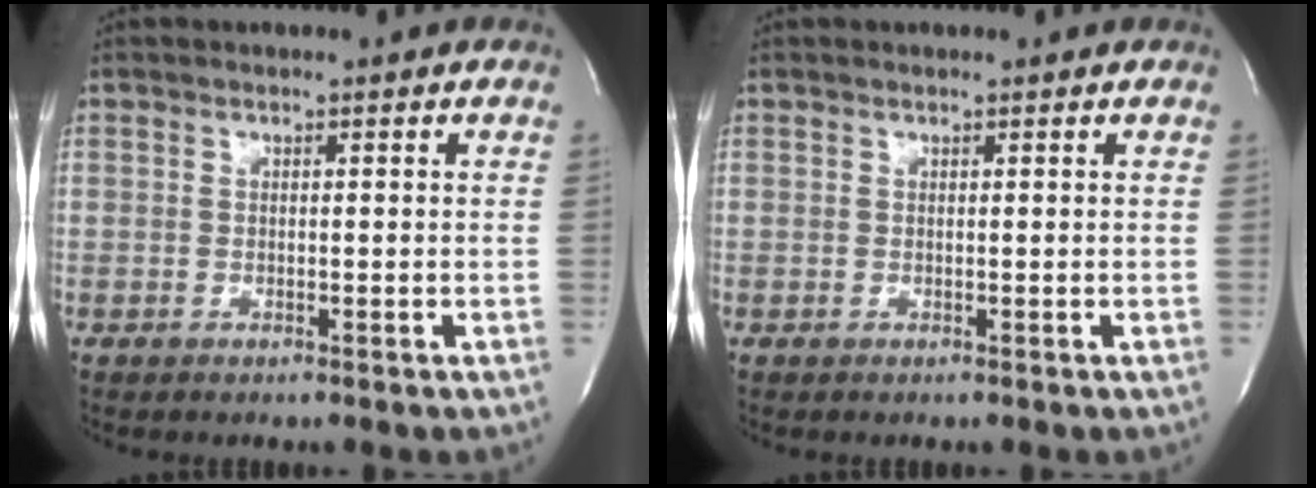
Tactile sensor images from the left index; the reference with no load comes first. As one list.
[{"total": 1.0, "force": [0.9, 0.1, 0.3], "torque": [-0.008, 0.008, 0.010]}]